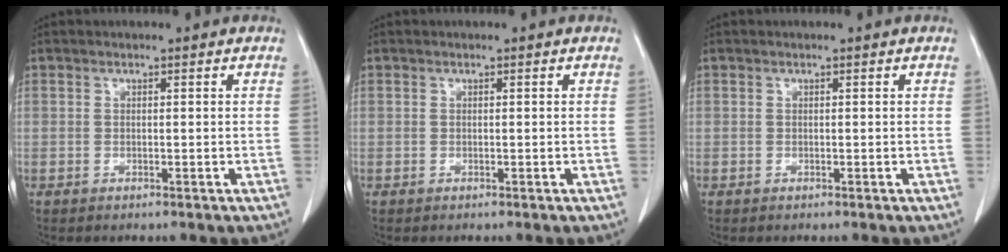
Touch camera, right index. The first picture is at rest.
{"total": 0.0}
{"total": 0.0}